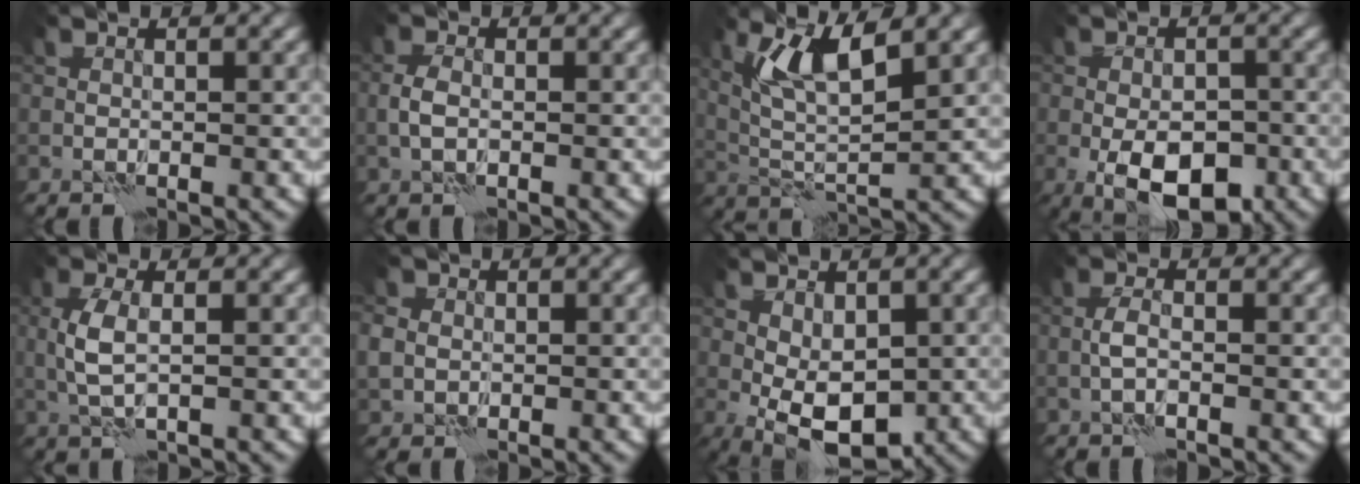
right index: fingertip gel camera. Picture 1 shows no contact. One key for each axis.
{"total": 2.0, "fx": -0.3, "fy": 1.2, "fz": 1.5, "tx": -0.036, "ty": 0.002, "tz": -0.011}
{"total": 5.3, "fx": 2.7, "fy": 1.3, "fz": 4.4, "tx": -0.095, "ty": -0.008, "tz": 0.052}
{"total": 7.3, "fx": -2.8, "fy": 3.7, "fz": 5.6, "tx": -0.092, "ty": -0.008, "tz": -0.048}
{"total": 3.1, "fx": 0.2, "fy": 1.2, "fz": 2.8, "tx": -0.071, "ty": -0.001, "tz": 0.006}
{"total": 3.1, "fx": 0.2, "fy": 2.8, "fz": 1.3, "tx": -0.032, "ty": 0.008, "tz": -0.005}
{"total": 6.3, "fx": -1.4, "fy": 3.5, "fz": 5.1, "tx": -0.096, "ty": -0.006, "tz": -0.025}
{"total": 1.5, "fx": -0.5, "fy": 0.4, "fz": 1.3, "tx": -0.030, "ty": 0.004, "tz": -0.015}